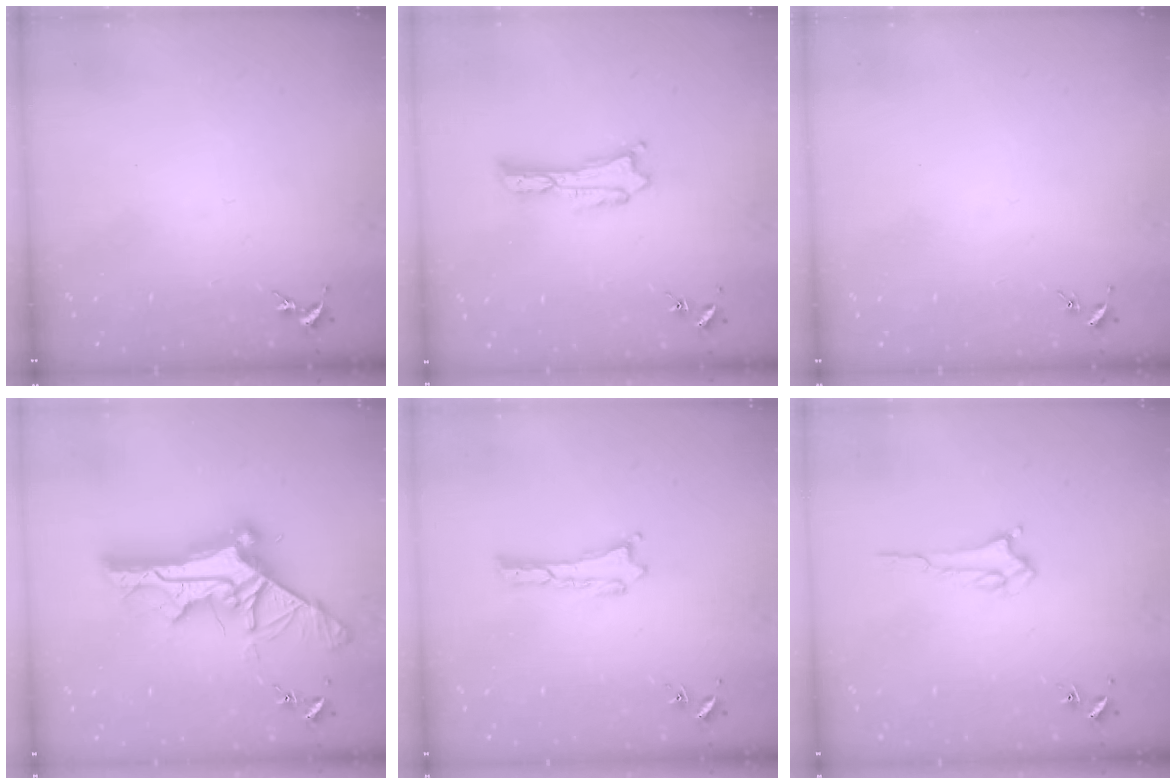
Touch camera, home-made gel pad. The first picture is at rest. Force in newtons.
{"total": 0.5, "press": 0.5, "slide": 0.2}
{"total": 0.0}
{"total": 13.3, "press": 13.2, "slide": 1.4}
{"total": 0.0}
{"total": 1.5, "press": 1.5, "slide": 0.2}